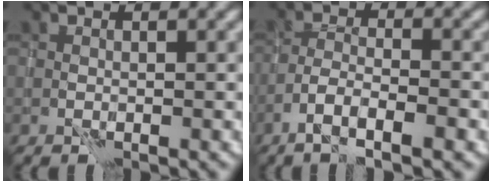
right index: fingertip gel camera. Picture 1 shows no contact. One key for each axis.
{"total": 4.2, "fx": -2.6, "fy": 0.6, "fz": 3.2, "tx": -0.061, "ty": 0.003, "tz": -0.048}